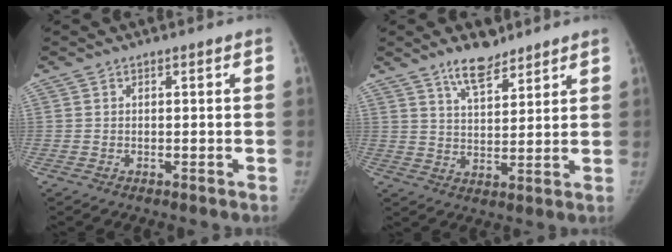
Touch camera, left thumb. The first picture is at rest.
{"total": 7.3, "force": [5.7, 2.8, 3.7], "torque": [-0.042, -0.040, 0.099]}